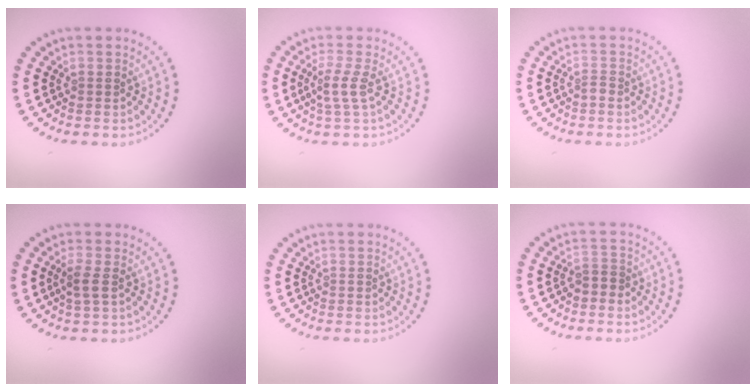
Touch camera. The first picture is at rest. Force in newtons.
{"total": 2.0, "press": 1.5, "slide": 1.4}
{"total": 0.7, "press": 0.5, "slide": 0.4}
{"total": 1.3, "press": 1.2, "slide": 0.6}
{"total": 0.0}
{"total": 1.3, "press": 1.1, "slide": 0.6}